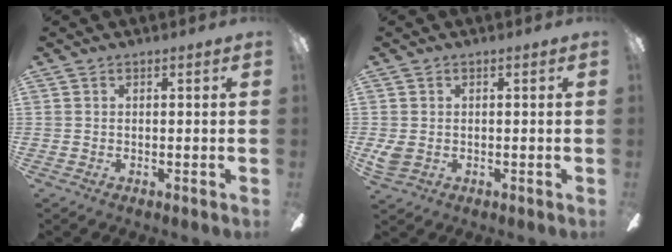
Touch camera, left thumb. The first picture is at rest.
{"total": 2.7, "force": [-0.2, 1.9, 1.8], "torque": [-0.040, 0.002, -0.004]}